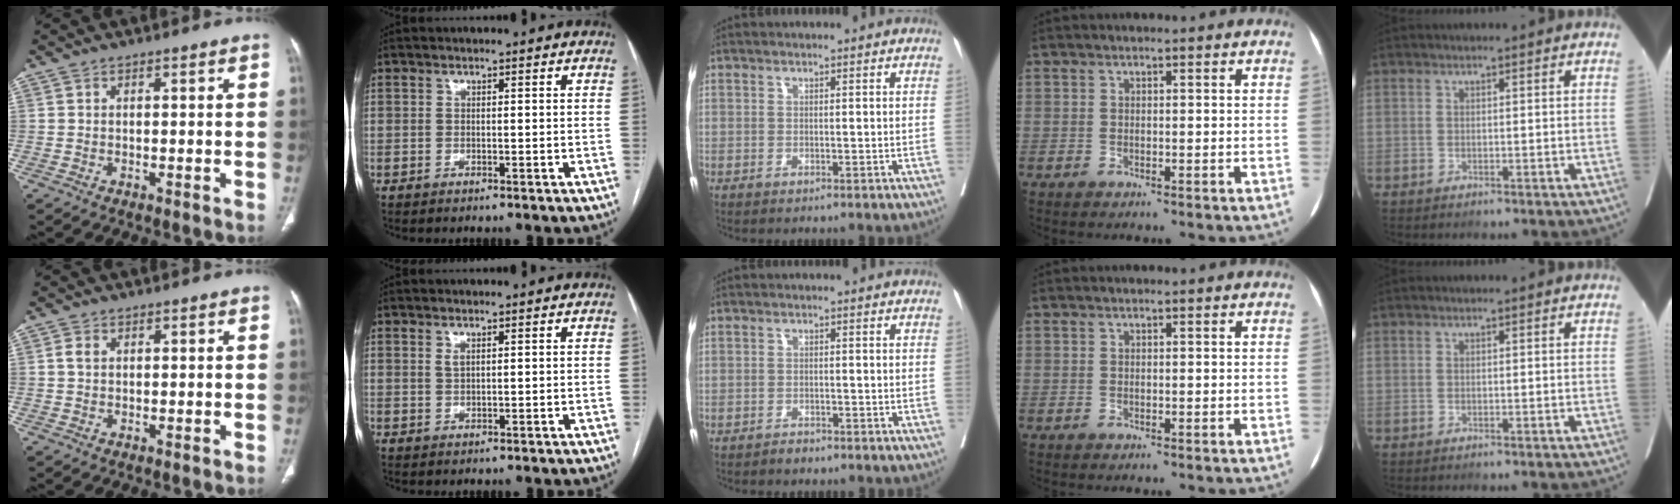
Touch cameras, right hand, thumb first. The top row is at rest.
{"thumb": {"total": 1.6, "force": [0.5, 1.2, 1.0], "torque": [-0.023, 0.003, 0.010]}, "index": {"total": 1.0, "force": [0.6, 0.3, 0.7], "torque": [-0.015, -0.001, 0.012]}, "middle": {"total": 1.1, "force": [-1.0, 0.3, 0.2], "torque": [-0.008, -0.001, -0.017]}}